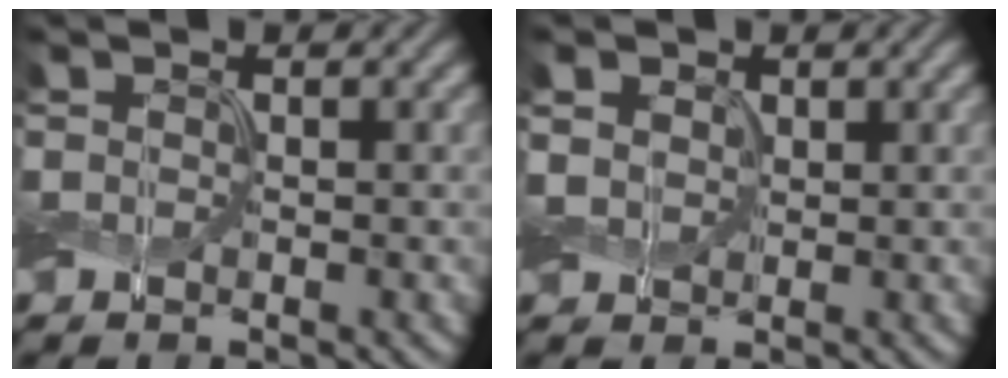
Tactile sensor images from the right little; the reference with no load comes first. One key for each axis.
{"total": 2.2, "fx": 0.7, "fy": 1.8, "fz": 1.1, "tx": -0.031, "ty": -0.002, "tz": 0.009}